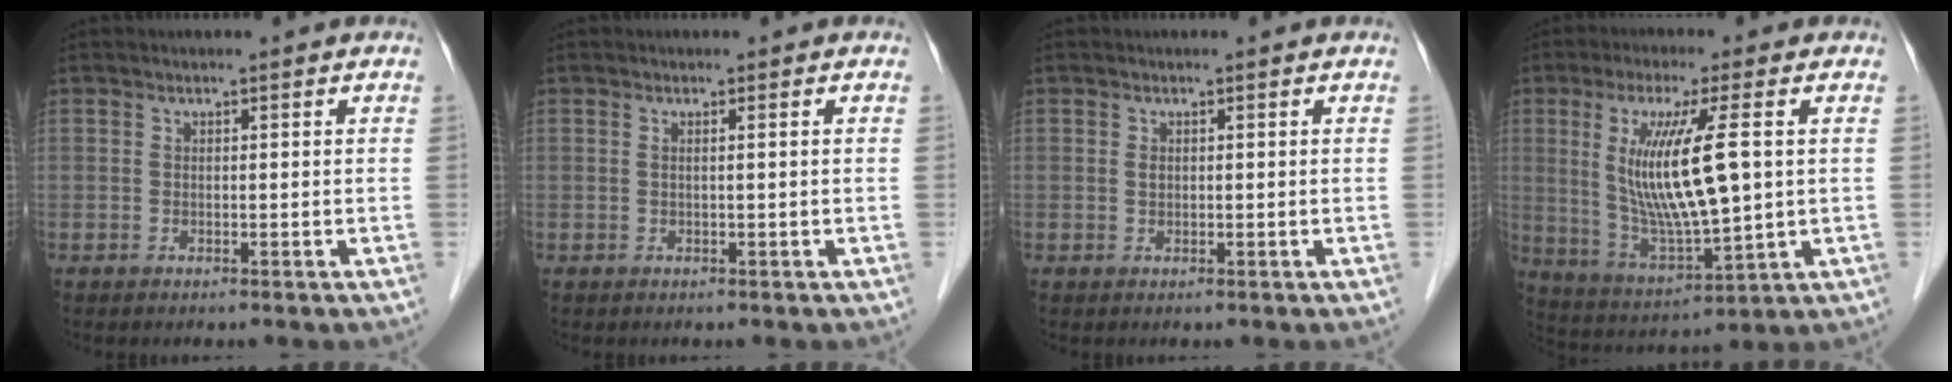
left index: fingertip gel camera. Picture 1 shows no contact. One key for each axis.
{"total": 0.5, "fx": 0.1, "fy": -0.1, "fz": 0.5, "tx": -0.014, "ty": 0.004, "tz": 0.002}
{"total": 0.6, "fx": 0.1, "fy": 0.5, "fz": 0.3, "tx": -0.006, "ty": 0.004, "tz": 0.002}
{"total": 13.4, "fx": 2.0, "fy": 1.6, "fz": 13.1, "tx": -0.264, "ty": -0.014, "tz": 0.043}